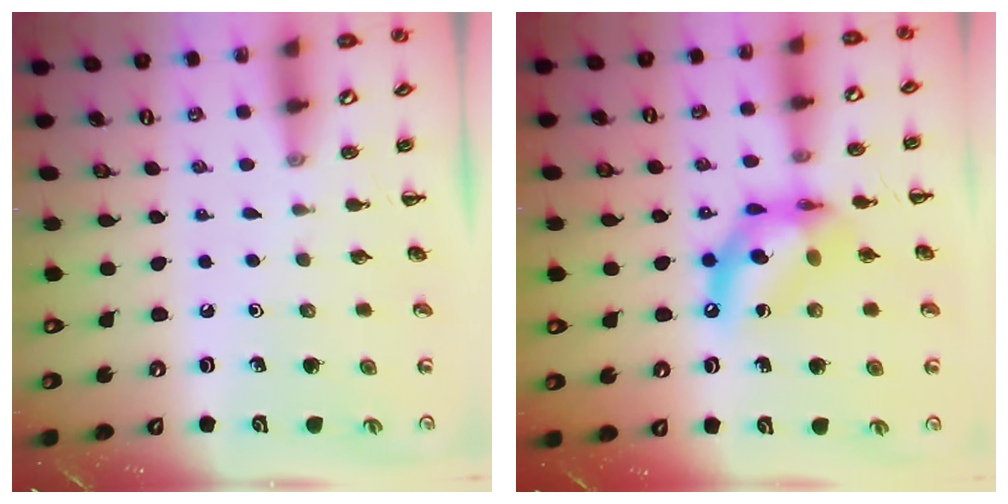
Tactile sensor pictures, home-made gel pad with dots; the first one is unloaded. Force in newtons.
{"total": 12.6, "press": 12.1, "slide": 3.3}